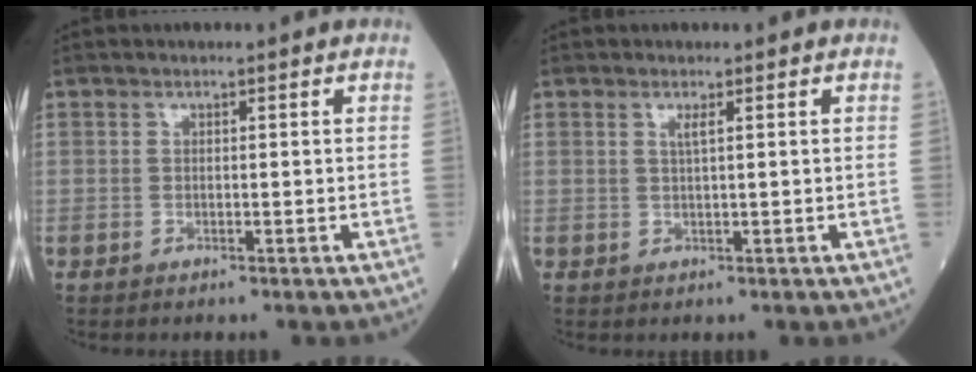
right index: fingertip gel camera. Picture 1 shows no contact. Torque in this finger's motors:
{"motor_torque": [-0.03, 0.03, 0.00, 0.02]}